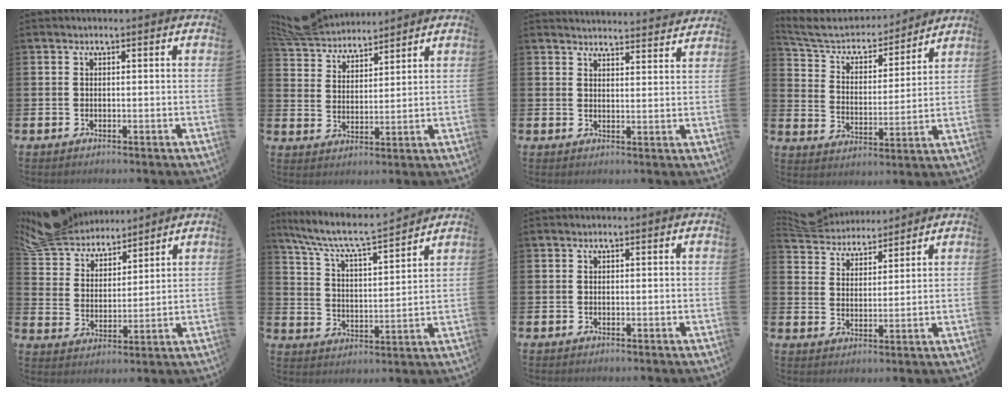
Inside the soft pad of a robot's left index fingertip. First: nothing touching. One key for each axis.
{"total": 5.9, "fx": 5.8, "fy": 1.2, "fz": 0.4, "tx": -0.038, "ty": -0.031, "tz": 0.106}
{"total": 3.9, "fx": 3.9, "fy": 0.1, "fz": 0.2, "tx": 0.001, "ty": -0.032, "tz": 0.067}
{"total": 6.8, "fx": 6.3, "fy": 2.4, "fz": 1.0, "tx": -0.059, "ty": -0.049, "tz": 0.108}
{"total": 7.6, "fx": 7.3, "fy": 2.2, "fz": 0.8, "tx": -0.058, "ty": -0.043, "tz": 0.133}
{"total": 7.9, "fx": 7.2, "fy": 0.7, "fz": 3.1, "tx": -0.092, "ty": -0.054, "tz": 0.121}
{"total": 0.0}
{"total": 5.6, "fx": 5.5, "fy": 0.9, "fz": 0.0, "tx": -0.027, "ty": -0.033, "tz": 0.100}